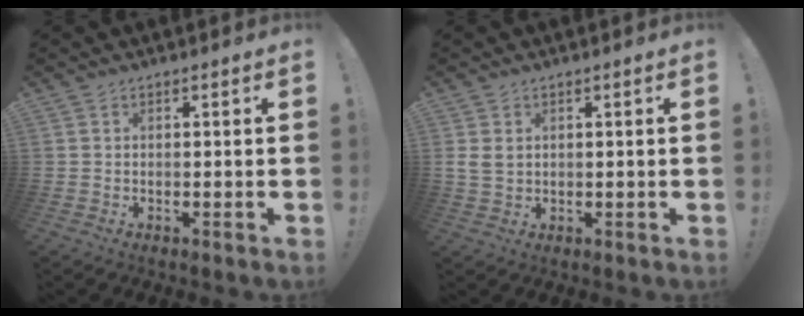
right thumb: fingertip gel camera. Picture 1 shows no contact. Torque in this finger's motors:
{"motor_torque": [0.03, 0.00, 0.24, 0.06, 0.00]}